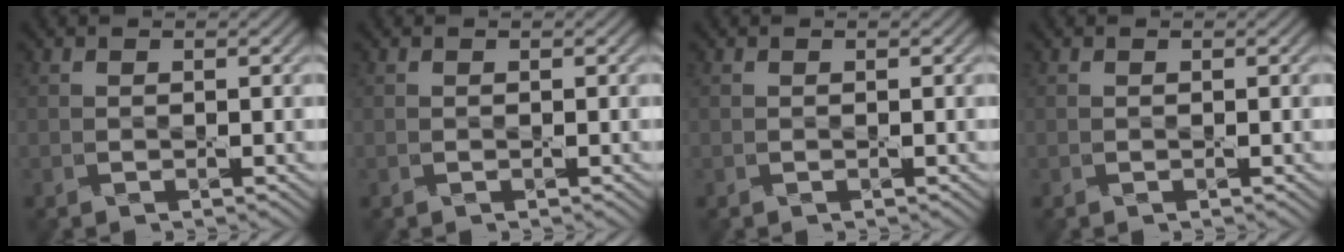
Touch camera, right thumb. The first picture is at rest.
{"total": 0.0}
{"total": 0.0}
{"total": 0.0}